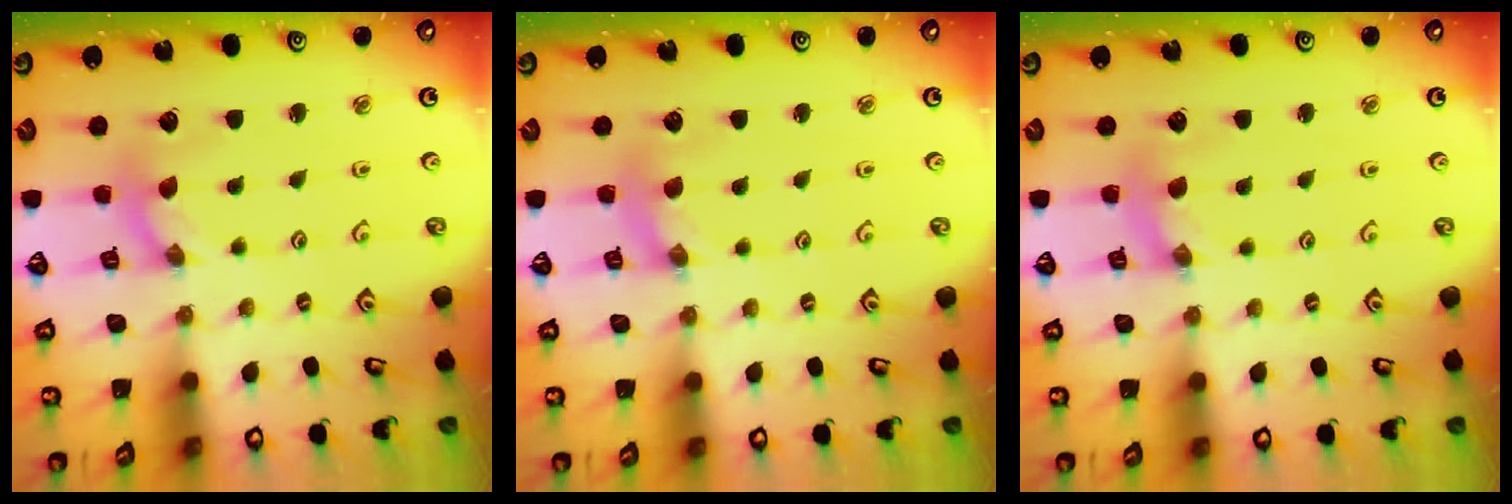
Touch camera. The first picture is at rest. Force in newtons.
{"total": 2.9, "press": 2.9, "slide": 0.3}
{"total": 2.9, "press": 2.9, "slide": 0.3}